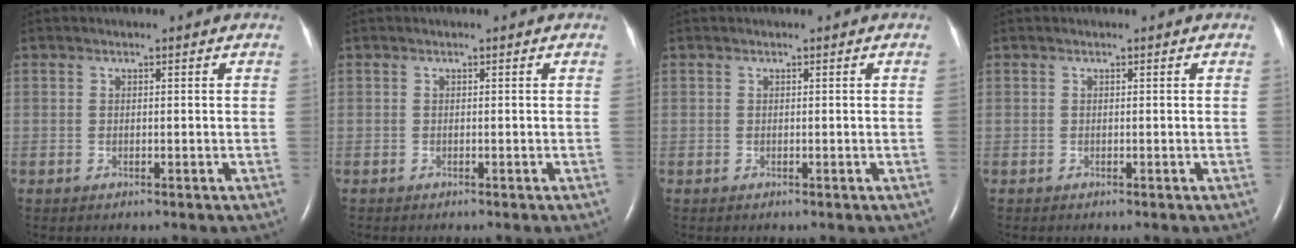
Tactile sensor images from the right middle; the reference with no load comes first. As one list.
[{"total": 0.0}, {"total": 0.0}, {"total": 0.0}]